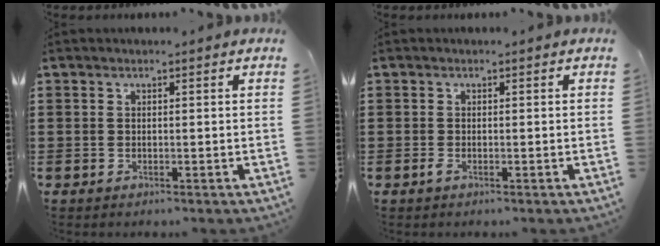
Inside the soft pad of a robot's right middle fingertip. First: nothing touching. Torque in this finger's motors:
{"motor_torque": [0.08, -0.19, 0.00, 0.03]}